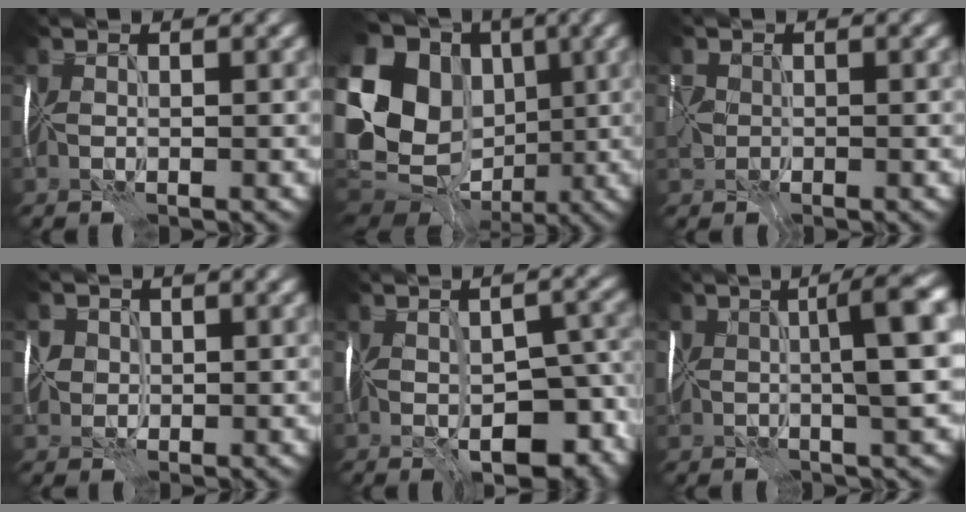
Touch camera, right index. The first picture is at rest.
{"total": 17.8, "force": [0.4, 14.1, 10.8], "torque": [-0.229, 0.009, 0.030]}
{"total": 1.9, "force": [-0.7, 1.6, 0.8], "torque": [-0.030, 0.001, -0.007]}
{"total": 1.7, "force": [-0.3, 1.7, 0.1], "torque": [-0.002, 0.001, -0.002]}
{"total": 10.4, "force": [-4.7, 5.0, 7.8], "torque": [-0.117, -0.018, -0.058]}
{"total": 6.1, "force": [0.4, 1.2, 5.9], "torque": [-0.081, 0.019, 0.011]}